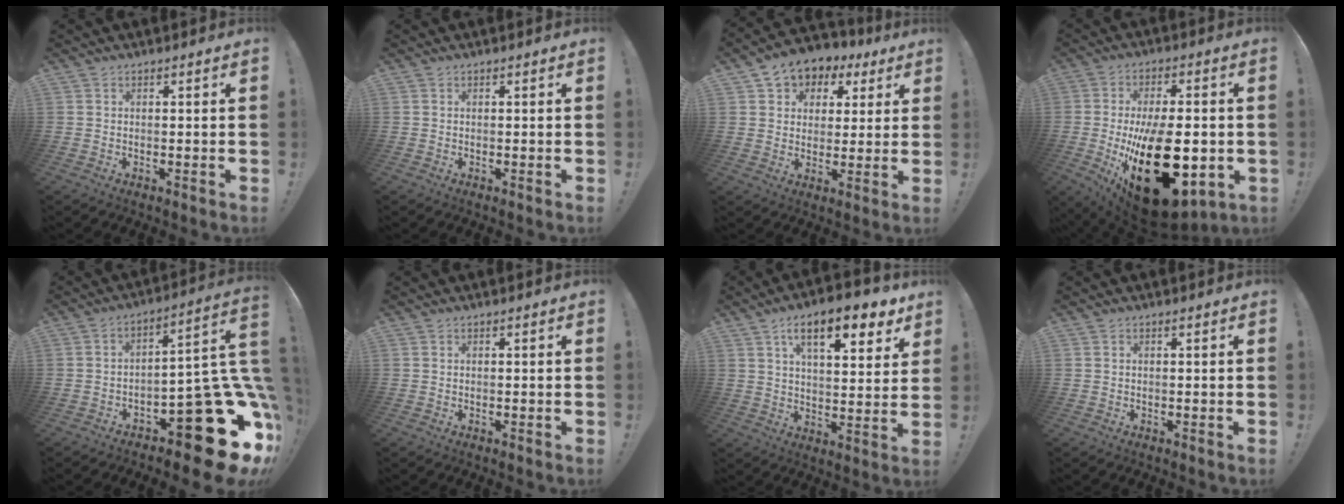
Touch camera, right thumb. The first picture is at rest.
{"total": 0.0}
{"total": 7.0, "force": [3.2, 5.9, 1.9], "torque": [-0.034, -0.021, 0.068]}
{"total": 29.6, "force": [-5.0, 14.7, 25.2], "torque": [-0.405, 0.005, -0.051]}
{"total": 23.1, "force": [-11.0, 8.9, 18.2], "torque": [-0.193, 0.044, -0.162]}
{"total": 0.0}
{"total": 14.8, "force": [8.4, 5.3, 11.0], "torque": [-0.165, -0.040, 0.134]}
{"total": 0.0}